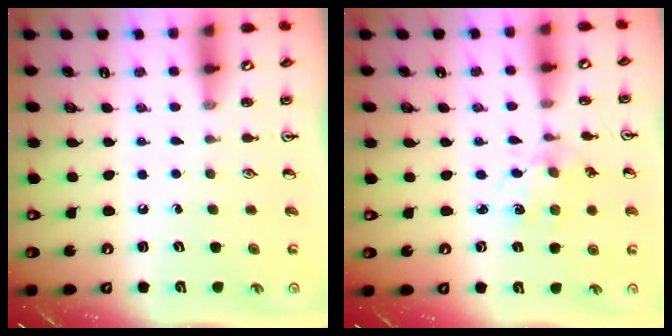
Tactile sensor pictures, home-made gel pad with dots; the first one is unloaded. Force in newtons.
{"total": 2.6, "press": 2.6, "slide": 0.4}